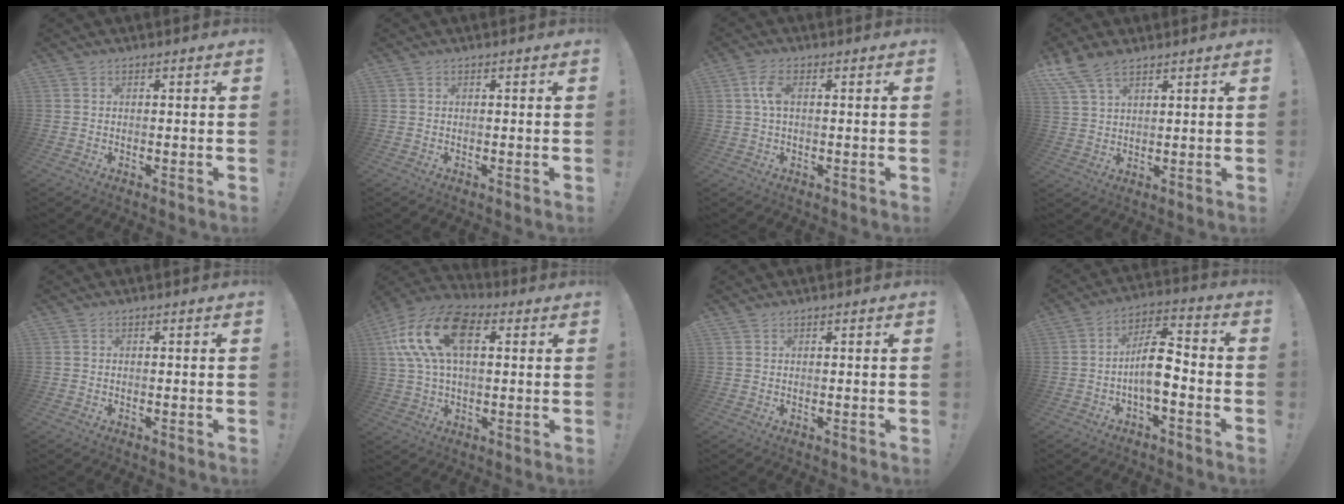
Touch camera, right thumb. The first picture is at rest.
{"total": 0.0}
{"total": 5.0, "force": [0.6, 2.4, 4.3], "torque": [-0.081, 0.003, 0.009]}
{"total": 8.4, "force": [6.1, 3.8, 4.1], "torque": [-0.084, -0.021, 0.122]}
{"total": 0.0}
{"total": 19.7, "force": [6.0, 11.2, 15.0], "torque": [-0.291, -0.001, 0.104]}
{"total": 0.7, "force": [0.6, 0.2, 0.1], "torque": [0.002, -0.002, 0.011]}
{"total": 11.2, "force": [-3.0, 4.7, 9.7], "torque": [-0.167, 0.019, -0.055]}